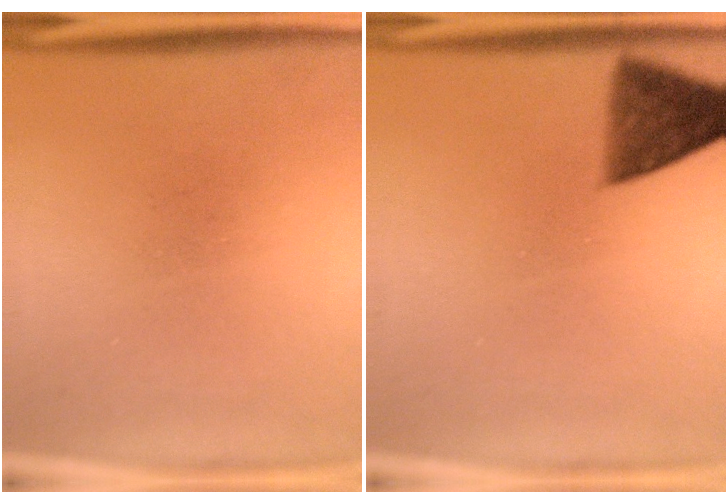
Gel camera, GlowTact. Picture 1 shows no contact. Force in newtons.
{"total": 7.4}